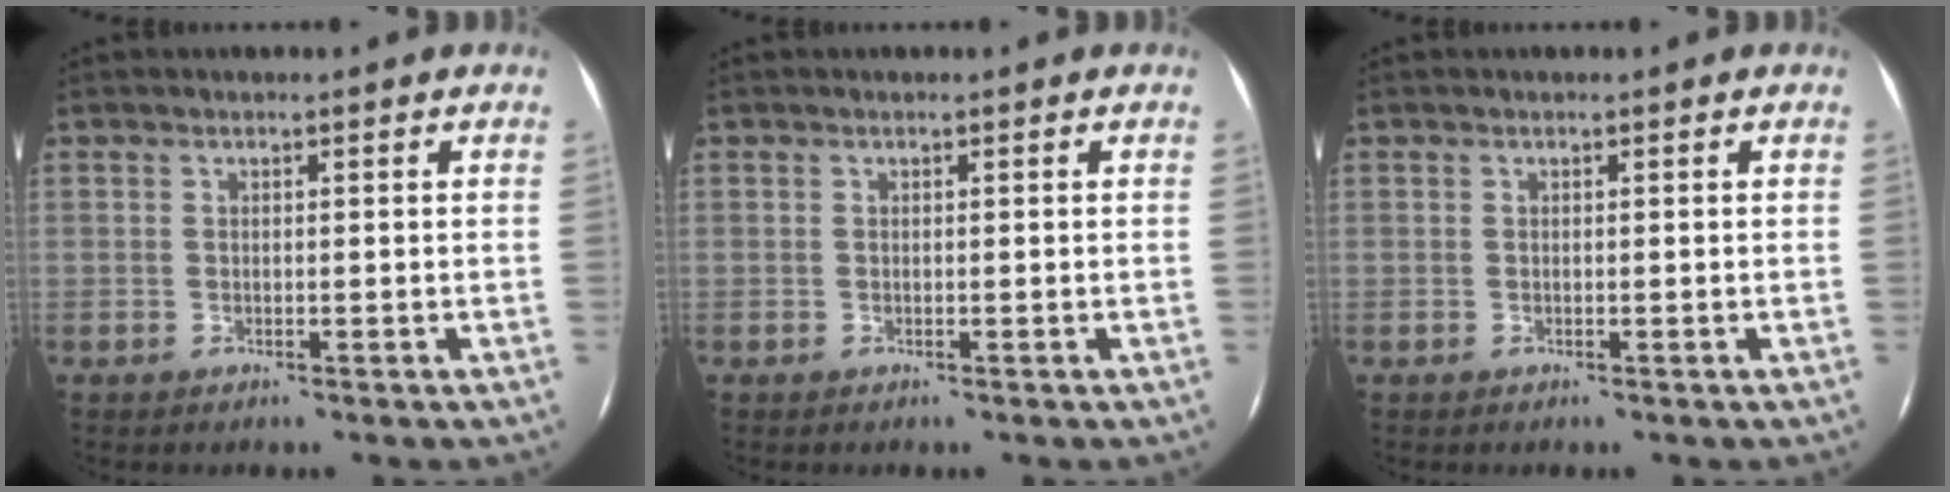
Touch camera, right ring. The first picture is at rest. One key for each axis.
{"total": 0.0}
{"total": 0.0}